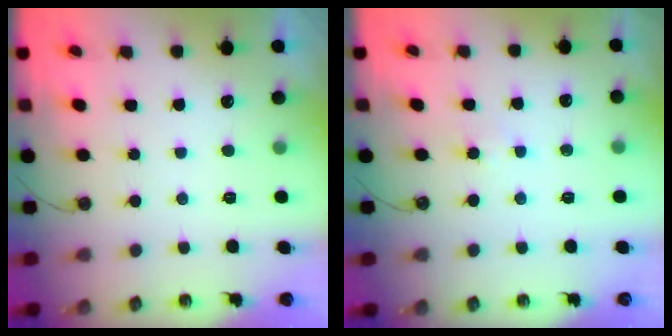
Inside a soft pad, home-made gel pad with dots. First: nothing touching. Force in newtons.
{"total": 3.2, "press": 3.2, "slide": 0.4}